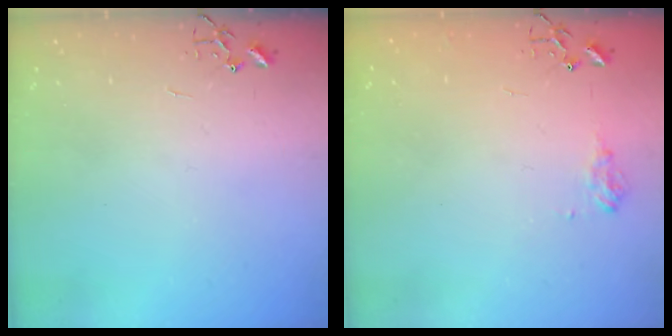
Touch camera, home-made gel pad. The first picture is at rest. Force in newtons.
{"total": 6.9, "press": 6.8, "slide": 1.0}